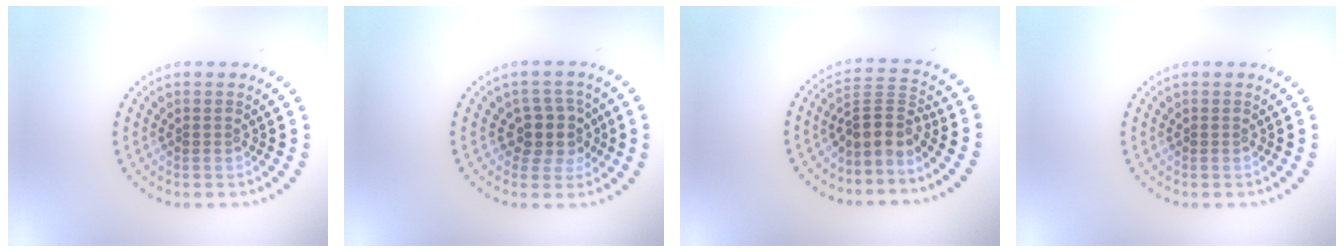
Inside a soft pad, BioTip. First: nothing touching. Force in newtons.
{"total": 2.9, "press": 2.5, "slide": 1.5}
{"total": 3.1, "press": 2.4, "slide": 2.0}
{"total": 0.0}